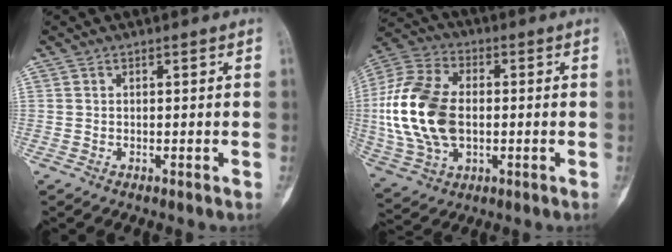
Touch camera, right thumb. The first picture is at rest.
{"total": 19.0, "force": [-0.2, 12.0, 14.7], "torque": [-0.301, 0.012, -0.001]}